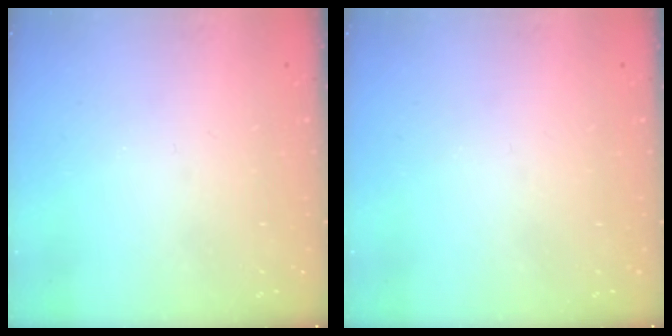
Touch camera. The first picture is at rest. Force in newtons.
{"total": 0.0}